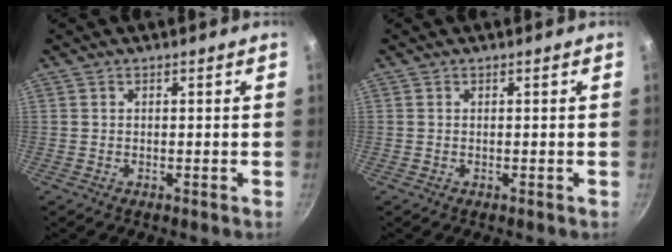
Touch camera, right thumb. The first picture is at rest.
{"total": 0.0}